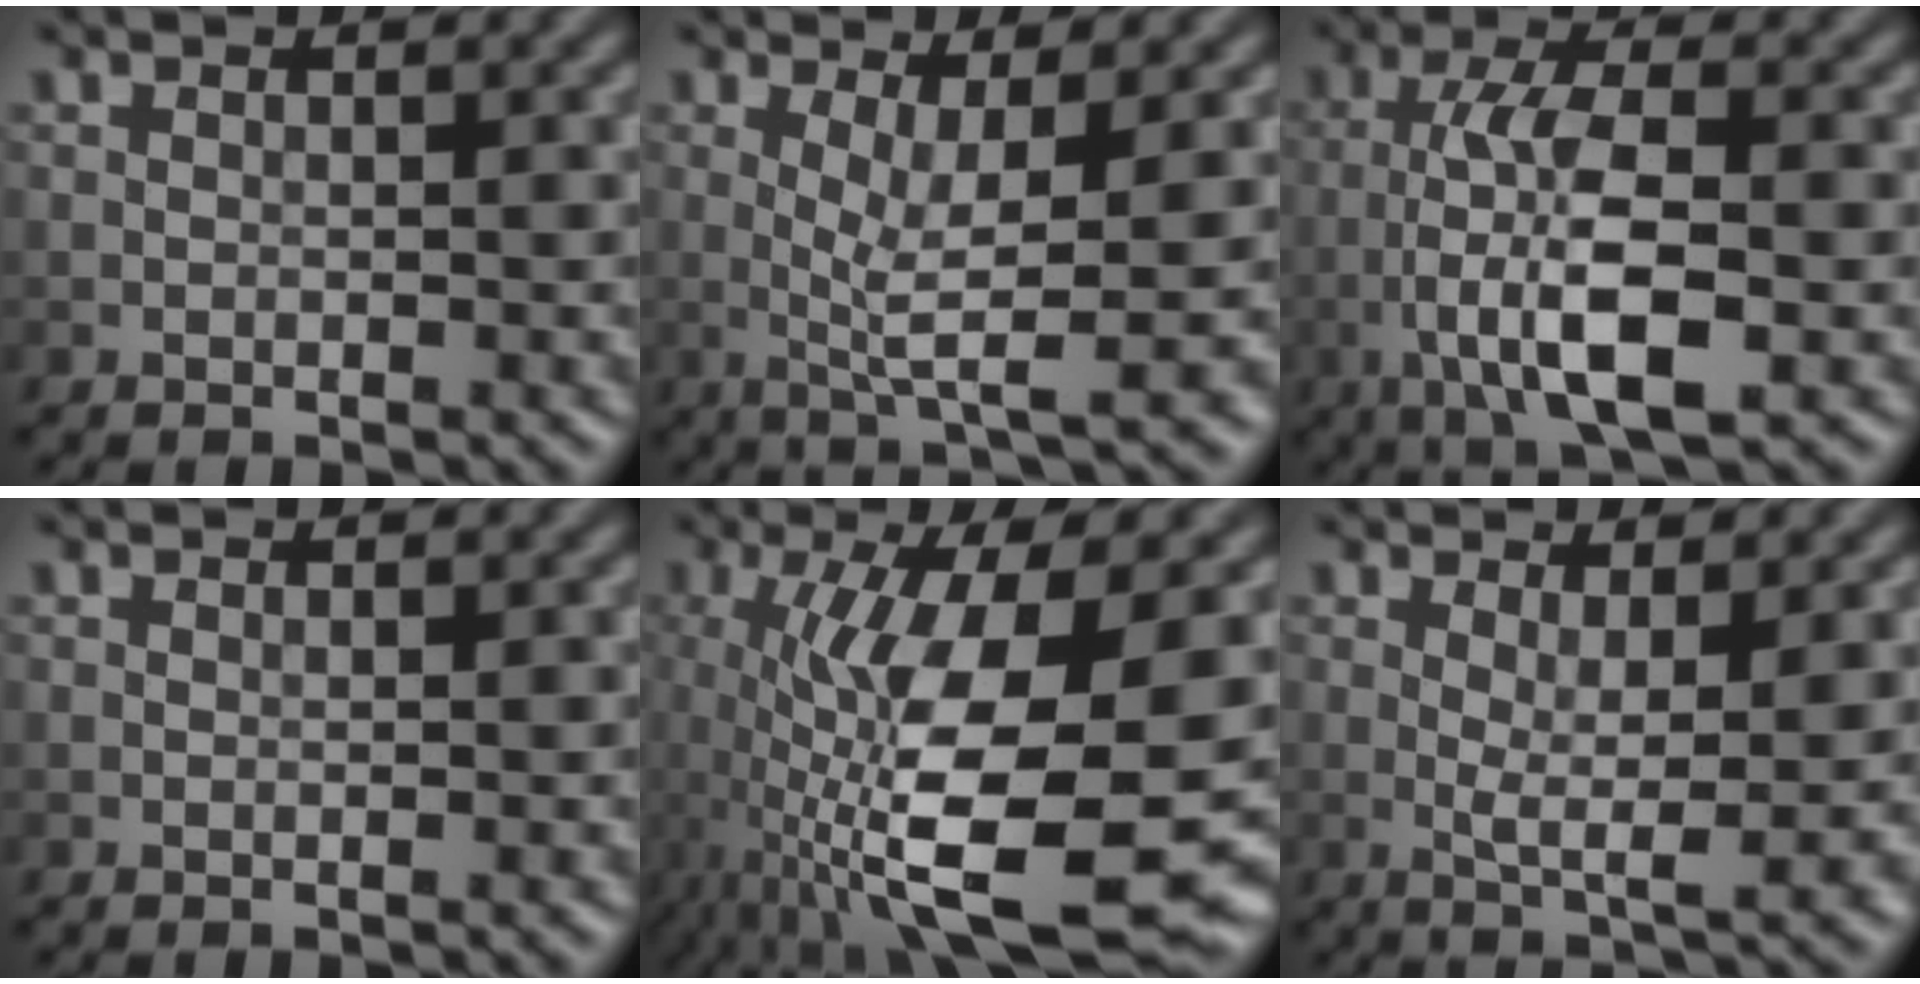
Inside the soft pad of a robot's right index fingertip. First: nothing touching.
{"total": 5.5, "force": [-0.1, 0.9, 5.5], "torque": [-0.100, -0.008, 0.005]}
{"total": 8.4, "force": [-2.3, 2.5, 7.6], "torque": [-0.134, 0.009, -0.048]}
{"total": 0.0}
{"total": 13.4, "force": [-2.8, 4.2, 12.4], "torque": [-0.226, -0.022, -0.040]}
{"total": 4.5, "force": [0.6, 0.9, 4.4], "torque": [-0.076, -0.012, 0.012]}